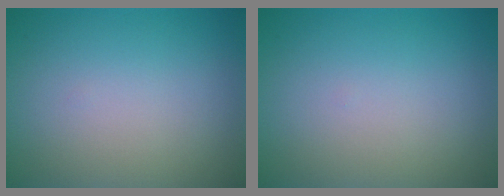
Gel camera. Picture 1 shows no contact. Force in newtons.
{"total": 0.0}